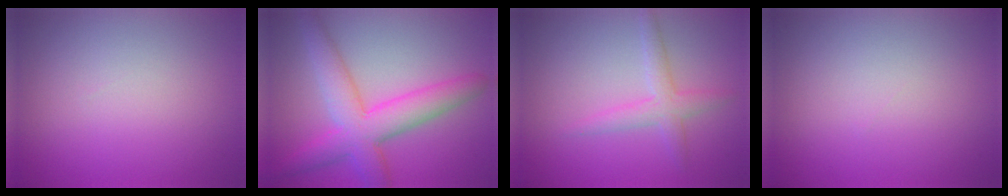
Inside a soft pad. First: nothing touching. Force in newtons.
{"total": 6.5, "press": 6.5, "slide": 0.1}
{"total": 2.4, "press": 2.4, "slide": 0.1}
{"total": 0.0}